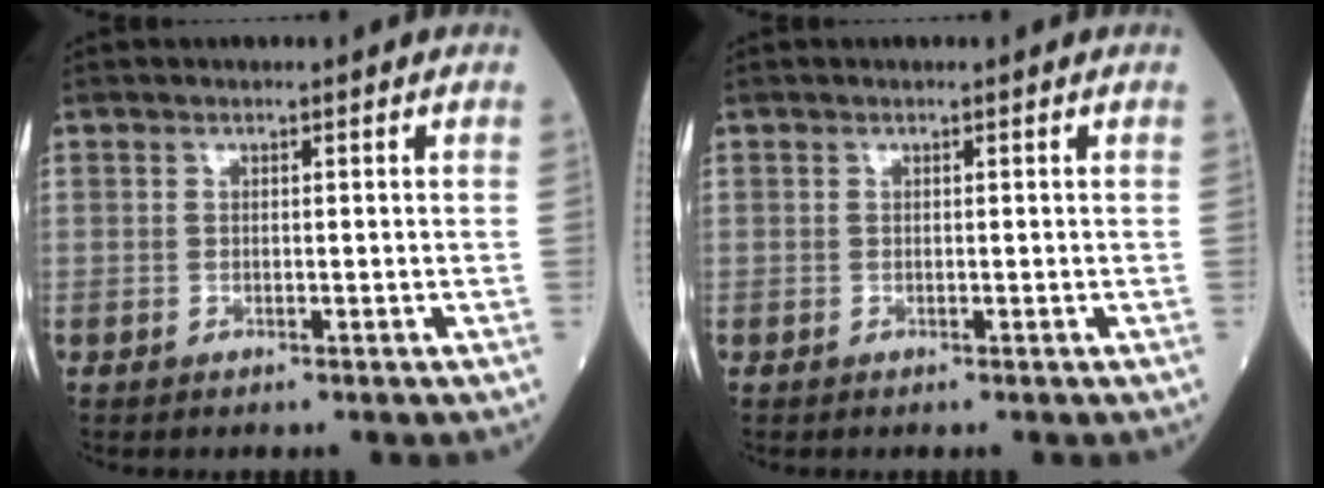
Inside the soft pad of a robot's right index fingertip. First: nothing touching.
{"total": 0.0}